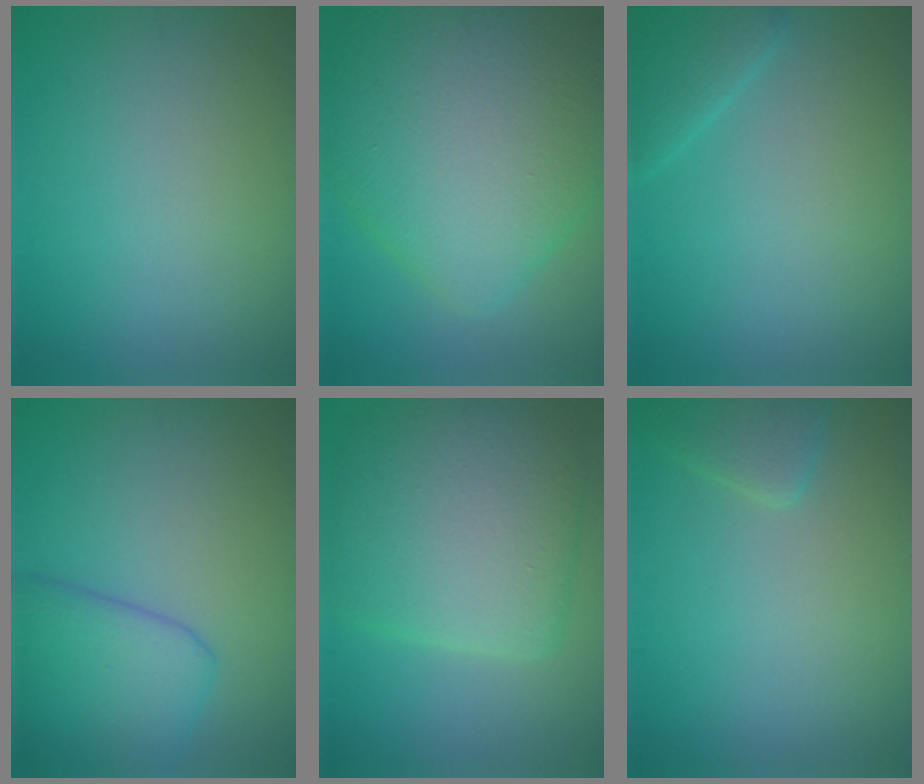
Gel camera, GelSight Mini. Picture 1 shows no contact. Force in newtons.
{"total": 13.3, "press": 13.3, "slide": 0.5}
{"total": 2.2, "press": 2.2, "slide": 0.1}
{"total": 5.6, "press": 5.6, "slide": 0.4}
{"total": 9.2, "press": 9.2, "slide": 0.5}
{"total": 1.8, "press": 1.8, "slide": 0.2}